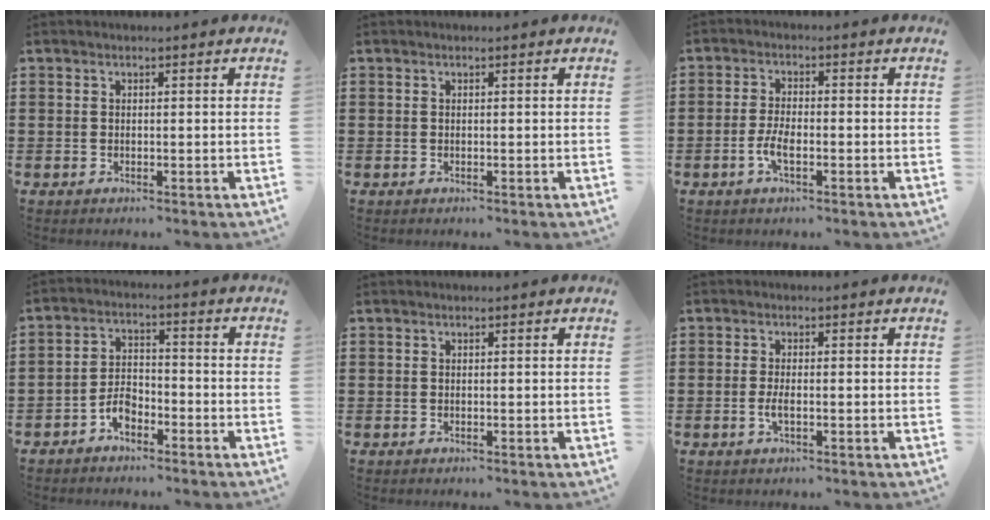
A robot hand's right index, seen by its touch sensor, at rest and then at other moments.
{"total": 0.0}
{"total": 3.5, "force": [-1.4, 1.1, 3.0], "torque": [-0.074, -0.007, -0.031]}
{"total": 4.1, "force": [-2.8, 2.0, 2.2], "torque": [-0.048, 0.003, -0.055]}
{"total": 0.0}
{"total": 2.1, "force": [-0.6, 0.4, 2.0], "torque": [-0.043, -0.006, -0.013]}